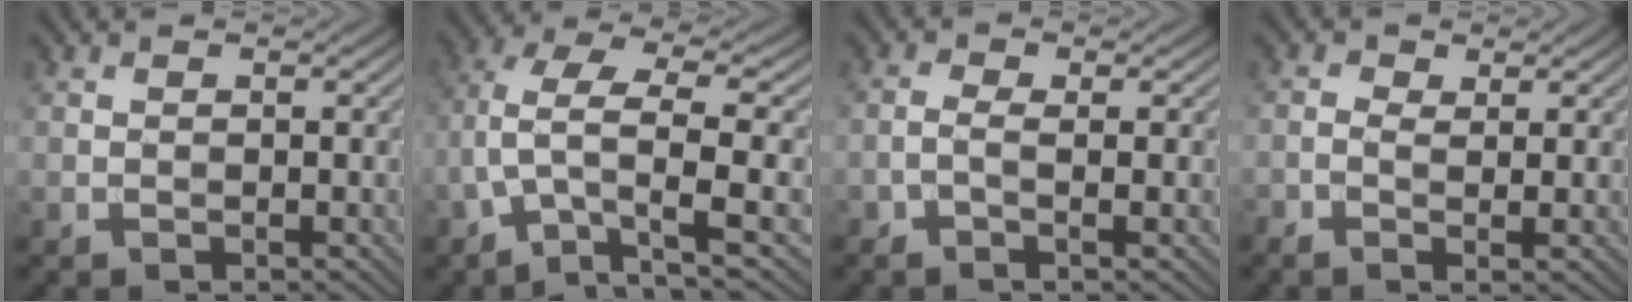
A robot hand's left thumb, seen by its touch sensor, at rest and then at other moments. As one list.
[{"total": 8.9, "force": [-1.1, 3.2, 8.3], "torque": [-0.169, 0.012, -0.030]}, {"total": 2.3, "force": [-0.7, 0.6, 2.1], "torque": [-0.044, 0.000, -0.020]}, {"total": 2.1, "force": [-0.1, 0.7, 2.0], "torque": [-0.045, 0.000, -0.008]}]